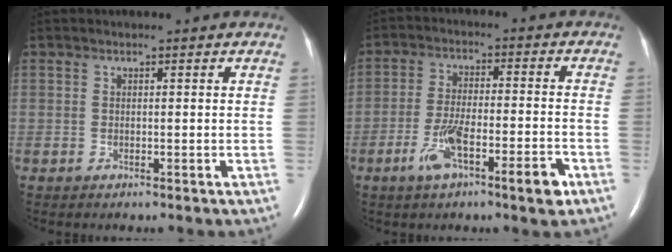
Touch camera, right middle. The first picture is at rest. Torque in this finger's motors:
{"motor_torque": [1.33, -0.76, 0.23, 0.10]}